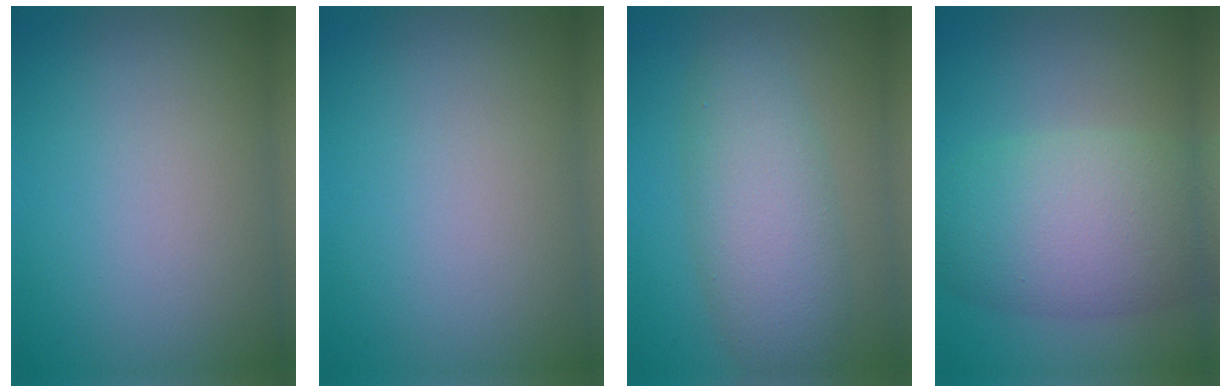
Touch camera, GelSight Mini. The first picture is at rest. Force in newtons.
{"total": 0.0}
{"total": 6.1, "press": 6.1, "slide": 0.4}
{"total": 8.5, "press": 8.5, "slide": 0.3}